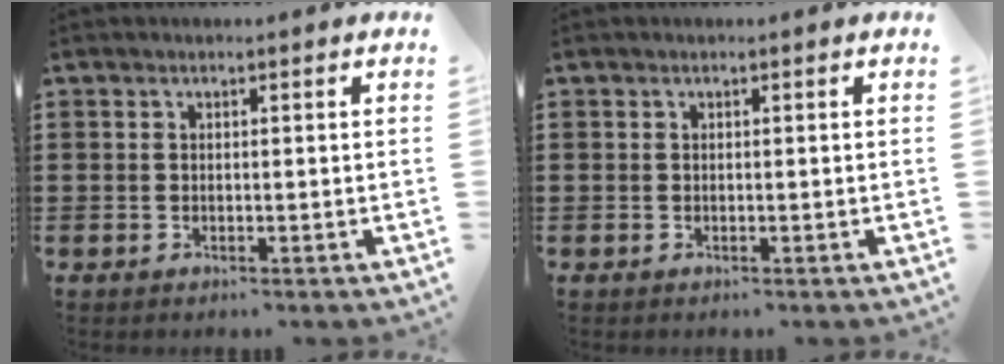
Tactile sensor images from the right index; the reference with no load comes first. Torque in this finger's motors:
{"motor_torque": [-0.14, 0.25, 0.00, 0.00]}